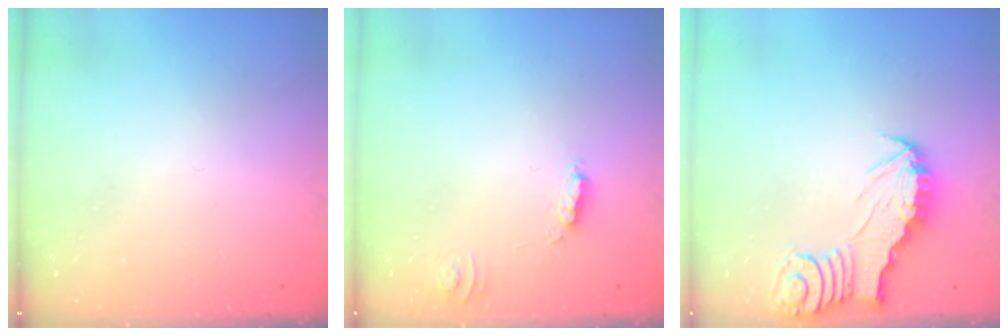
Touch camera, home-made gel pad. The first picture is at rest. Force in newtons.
{"total": 3.4, "press": 3.4, "slide": 0.2}
{"total": 3.0, "press": 3.0, "slide": 0.3}